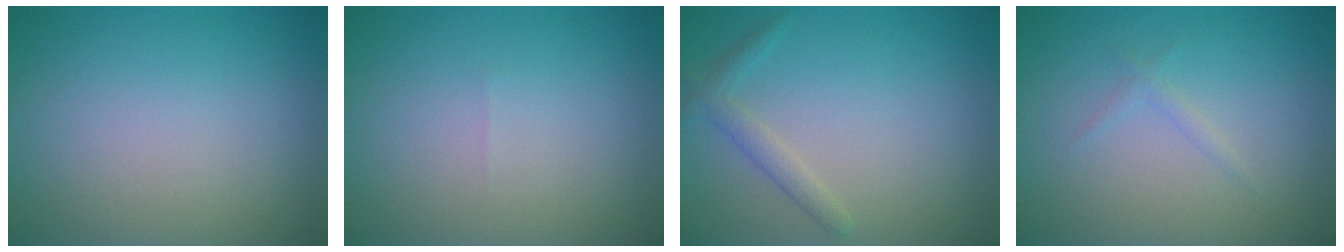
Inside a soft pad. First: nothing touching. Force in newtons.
{"total": 0.0}
{"total": 1.7, "press": 1.7, "slide": 0.0}
{"total": 0.8, "press": 0.8, "slide": 0.1}